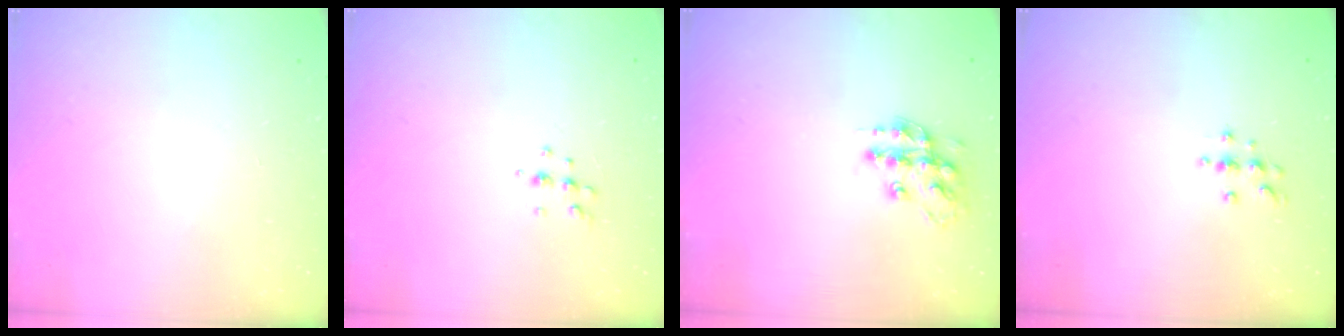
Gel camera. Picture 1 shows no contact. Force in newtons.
{"total": 4.9, "press": 4.8, "slide": 1.1}
{"total": 13.8, "press": 13.7, "slide": 0.8}
{"total": 4.0, "press": 3.9, "slide": 0.5}